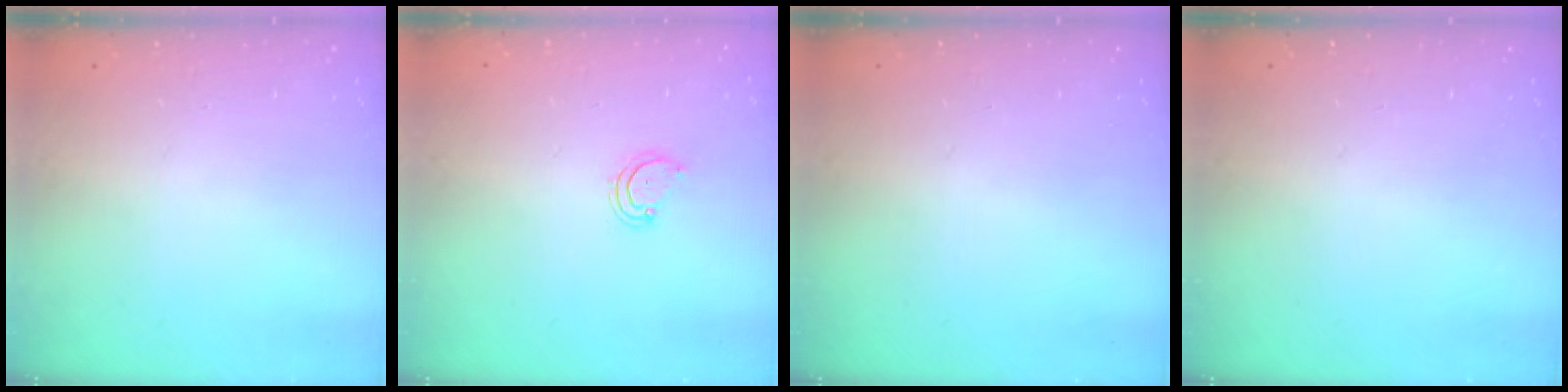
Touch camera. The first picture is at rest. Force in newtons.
{"total": 3.8, "press": 3.8, "slide": 0.4}
{"total": 0.0}
{"total": 0.0}